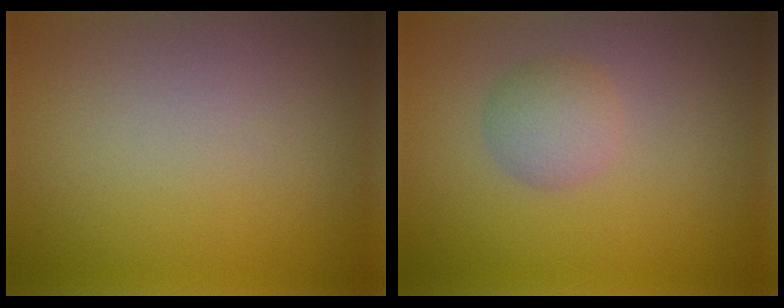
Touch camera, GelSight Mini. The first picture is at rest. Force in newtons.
{"total": 2.3, "press": 2.3, "slide": 0.1}